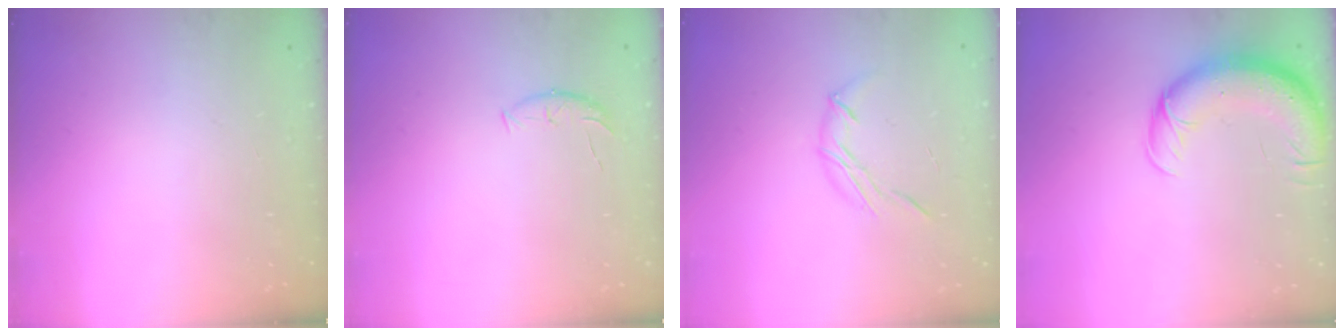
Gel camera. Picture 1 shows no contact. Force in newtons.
{"total": 6.0, "press": 5.8, "slide": 1.3}
{"total": 6.2, "press": 6.1, "slide": 1.5}
{"total": 13.7, "press": 13.3, "slide": 3.1}